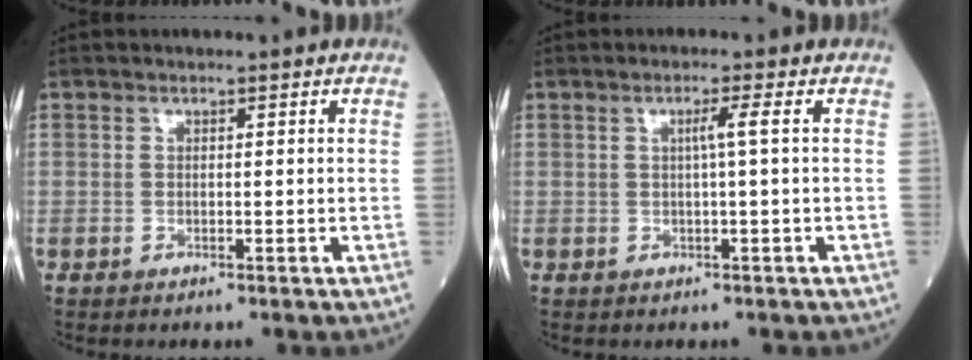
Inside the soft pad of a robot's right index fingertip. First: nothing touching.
{"total": 2.0, "force": [0.2, -0.7, 1.9], "torque": [-0.033, 0.000, 0.004]}